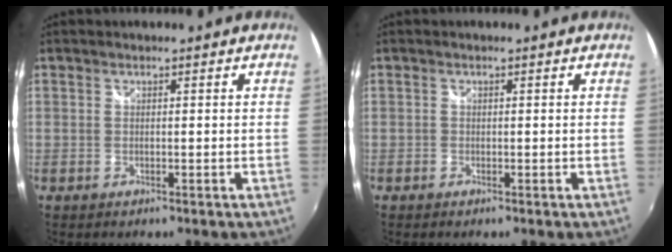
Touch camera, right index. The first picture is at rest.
{"total": 0.5, "force": [-0.4, 0.3, 0.1], "torque": [-0.003, -0.003, -0.011]}